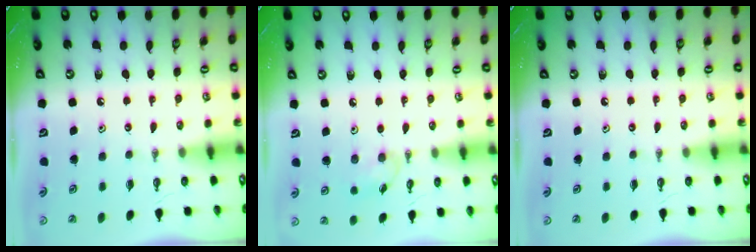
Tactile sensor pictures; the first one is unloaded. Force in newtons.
{"total": 6.3, "press": 6.2, "slide": 1.0}
{"total": 0.0}